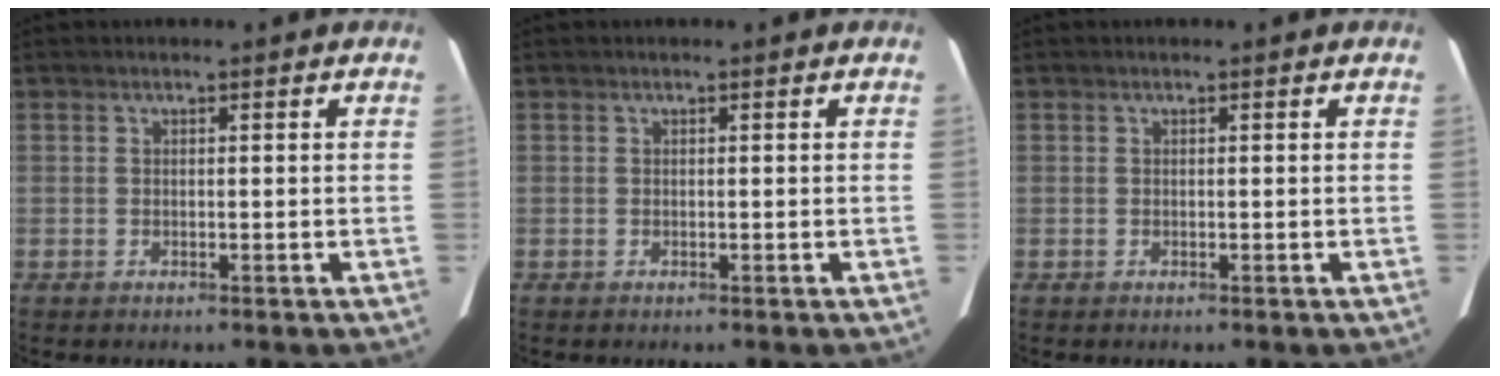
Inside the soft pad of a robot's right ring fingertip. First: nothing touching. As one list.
[{"total": 0.0}, {"total": 0.0}]